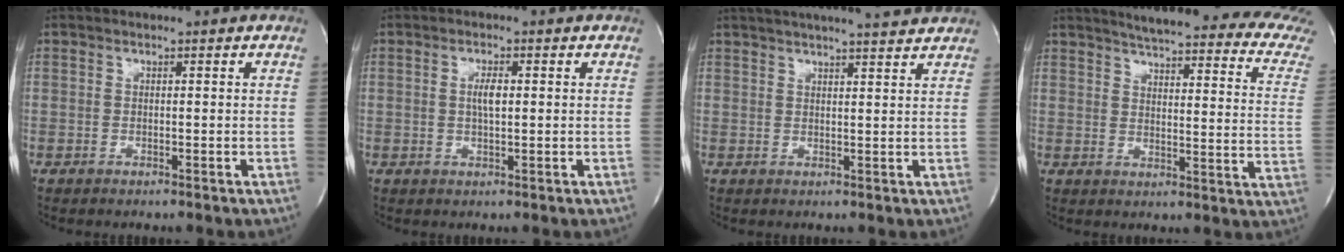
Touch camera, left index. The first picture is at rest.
{"total": 2.5, "force": [0.2, 0.6, 2.4], "torque": [-0.049, -0.002, 0.005]}
{"total": 12.7, "force": [11.4, 0.7, 5.5], "torque": [-0.092, 0.021, 0.147]}
{"total": 22.4, "force": [20.3, 1.1, 9.5], "torque": [-0.120, -0.075, 0.225]}